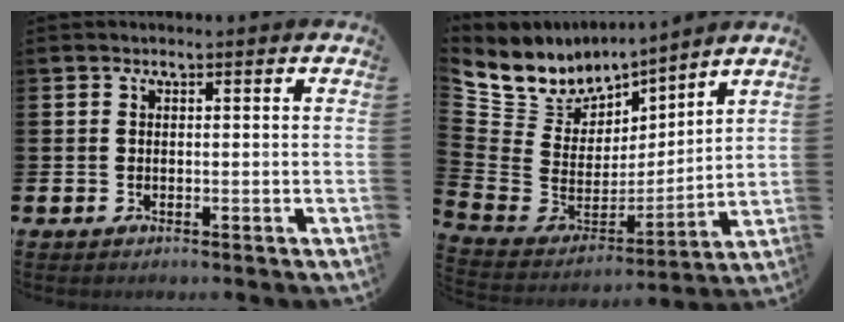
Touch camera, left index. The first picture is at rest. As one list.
[{"total": 8.4, "force": [7.7, 3.3, -0.6], "torque": [-0.056, -0.073, 0.143]}]